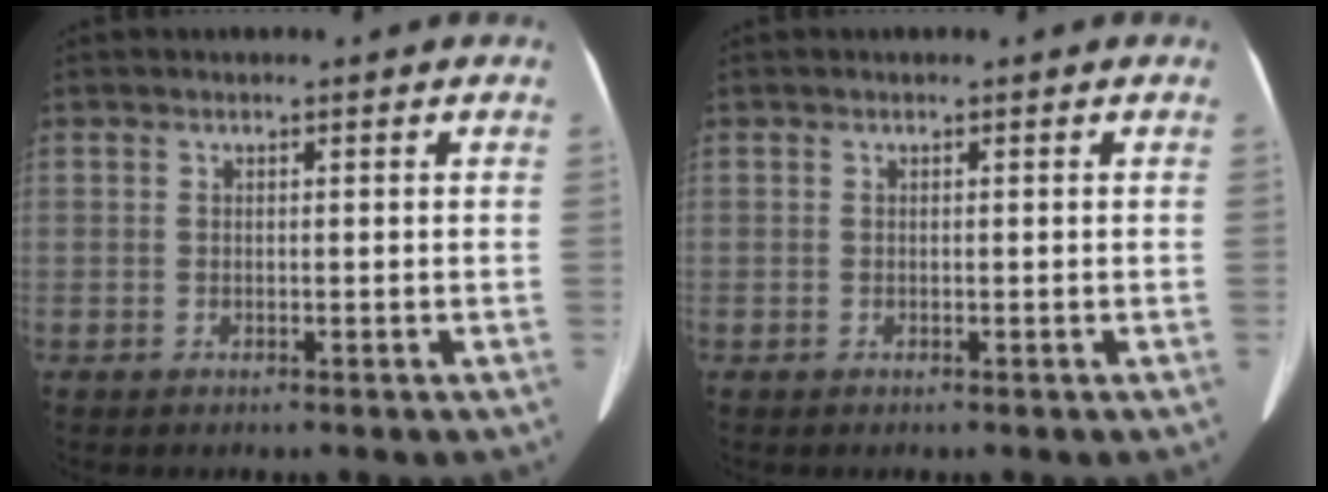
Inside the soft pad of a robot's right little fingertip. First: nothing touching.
{"total": 0.0}